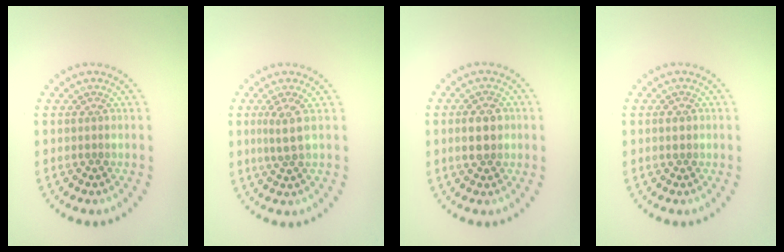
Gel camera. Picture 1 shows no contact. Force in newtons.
{"total": 1.6, "press": 1.3, "slide": 1.1}
{"total": 2.6, "press": 2.6, "slide": 0.0}
{"total": 1.0, "press": 1.0, "slide": 0.0}